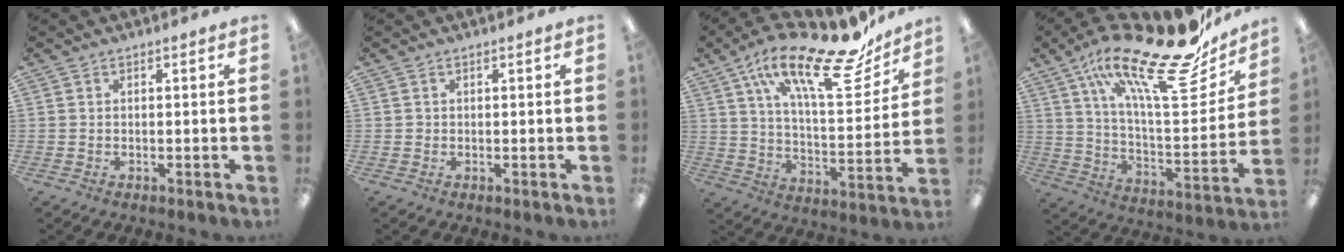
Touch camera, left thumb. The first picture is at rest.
{"total": 0.5, "force": [0.2, 0.5, 0.1], "torque": [-0.002, 0.005, 0.002]}
{"total": 24.6, "force": [17.0, 7.7, 15.9], "torque": [-0.243, -0.109, 0.276]}
{"total": 27.4, "force": [18.9, 7.5, 18.4], "torque": [-0.289, -0.121, 0.309]}